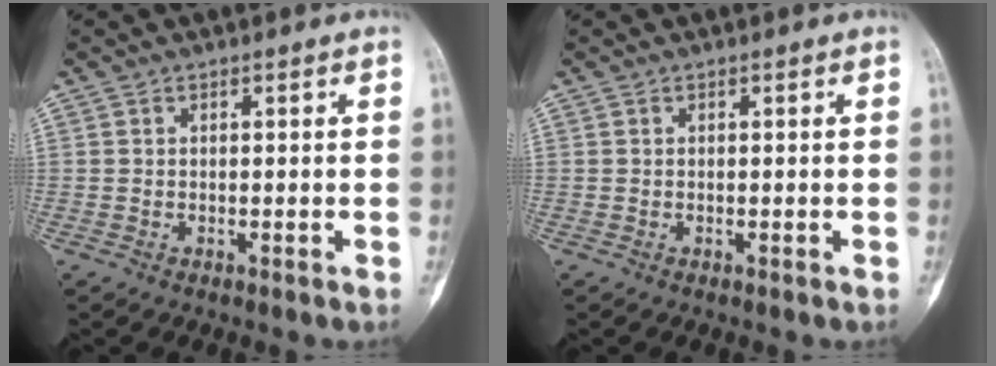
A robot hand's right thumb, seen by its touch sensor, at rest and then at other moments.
{"total": 0.0}